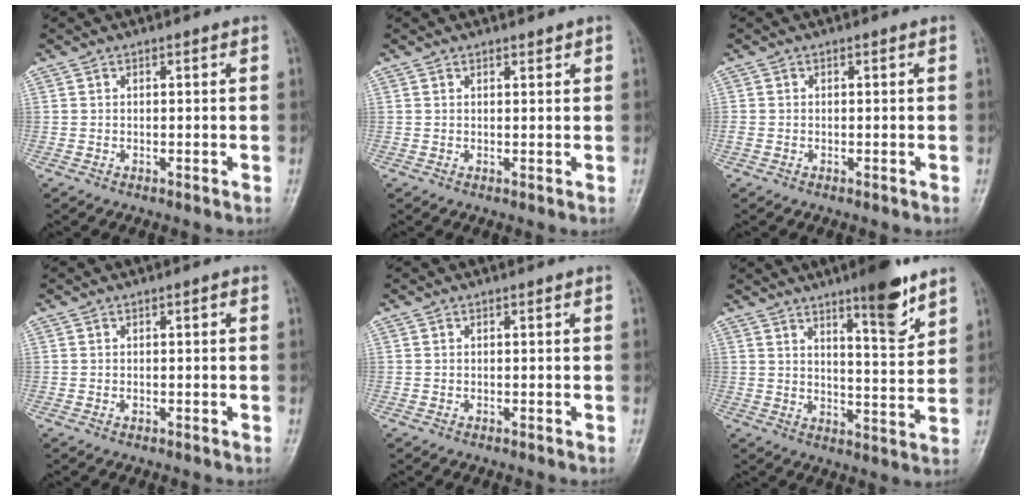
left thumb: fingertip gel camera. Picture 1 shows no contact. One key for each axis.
{"total": 1.0, "fx": 0.8, "fy": 0.5, "fz": 0.4, "tx": 0.004, "ty": -0.005, "tz": 0.009}
{"total": 1.1, "fx": -0.3, "fy": 0.9, "fz": 0.6, "tx": -0.016, "ty": -0.001, "tz": -0.010}
{"total": 1.2, "fx": -0.1, "fy": 0.8, "fz": 0.9, "tx": -0.008, "ty": 0.007, "tz": -0.004}
{"total": 0.0}
{"total": 10.5, "fx": 6.9, "fy": 2.3, "fz": 7.6, "tx": -0.091, "ty": -0.048, "tz": 0.102}